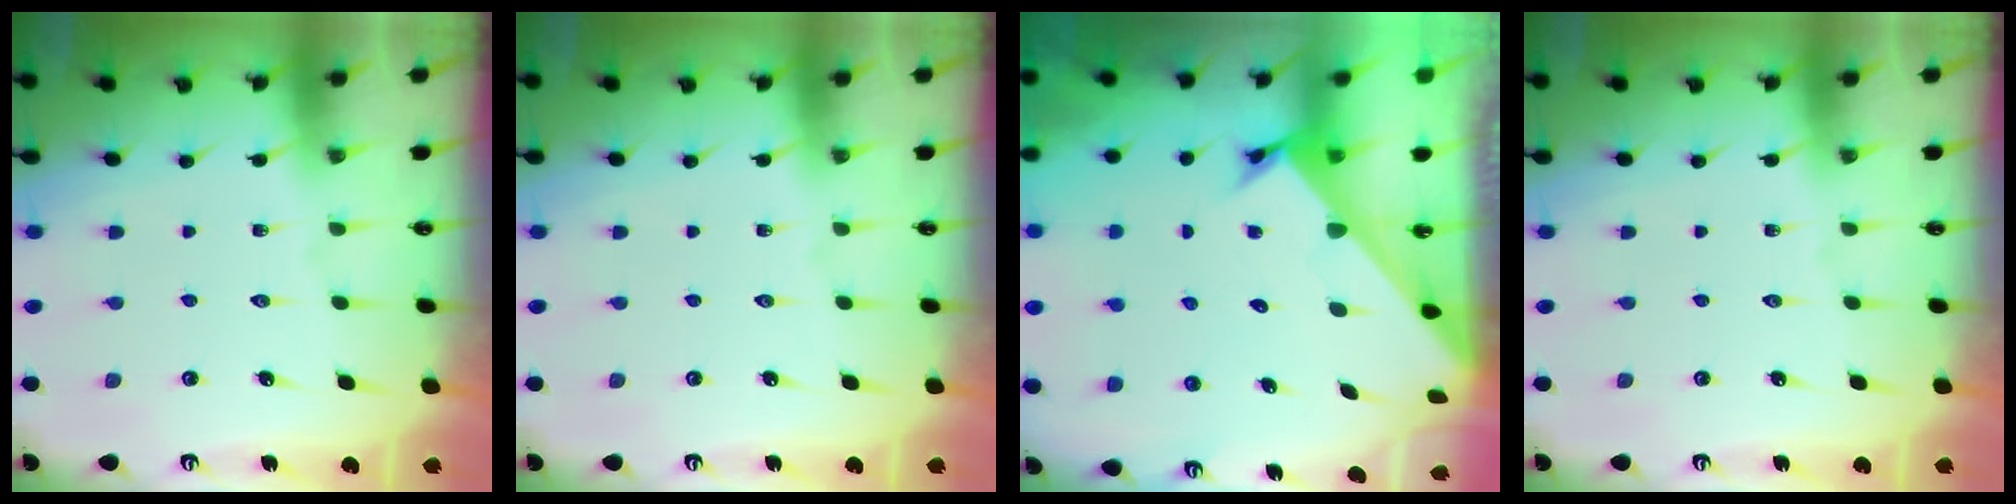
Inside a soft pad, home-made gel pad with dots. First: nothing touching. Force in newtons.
{"total": 0.0}
{"total": 2.7, "press": 2.7, "slide": 0.3}
{"total": 0.0}